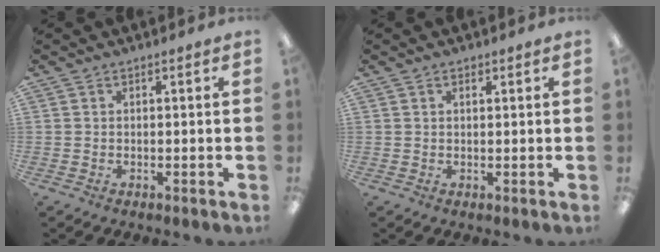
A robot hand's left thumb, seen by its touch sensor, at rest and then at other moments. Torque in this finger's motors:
{"motor_torque": [-0.06, -0.01, -0.10, -0.08, -0.01]}